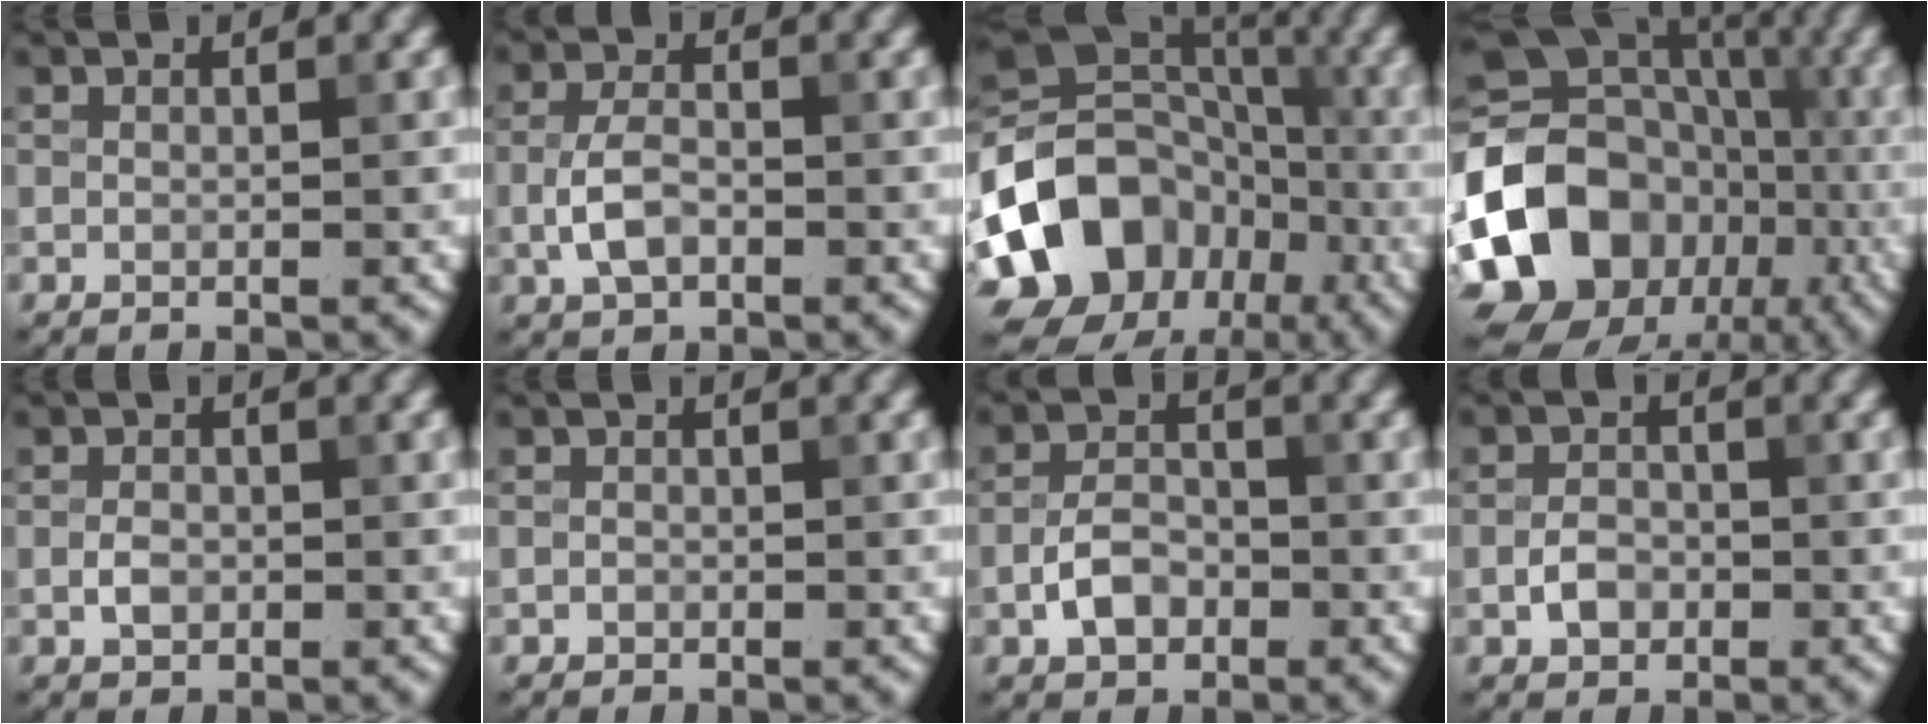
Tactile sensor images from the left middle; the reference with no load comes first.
{"total": 3.3, "force": [-0.9, 1.9, 2.5], "torque": [-0.053, 0.002, -0.022]}
{"total": 13.5, "force": [-5.6, 10.6, 6.2], "torque": [-0.131, 0.012, -0.104]}
{"total": 16.7, "force": [-5.0, 13.3, 8.7], "torque": [-0.179, 0.007, -0.096]}
{"total": 1.6, "force": [-0.4, 1.1, 1.1], "torque": [-0.020, 0.002, -0.011]}
{"total": 0.6, "force": [-0.3, 0.5, 0.1], "torque": [0.002, -0.003, -0.006]}
{"total": 3.3, "force": [-1.3, 2.1, 2.1], "torque": [-0.036, 0.006, -0.029]}
{"total": 2.2, "force": [-0.8, 1.6, 1.3], "torque": [-0.022, 0.003, -0.020]}